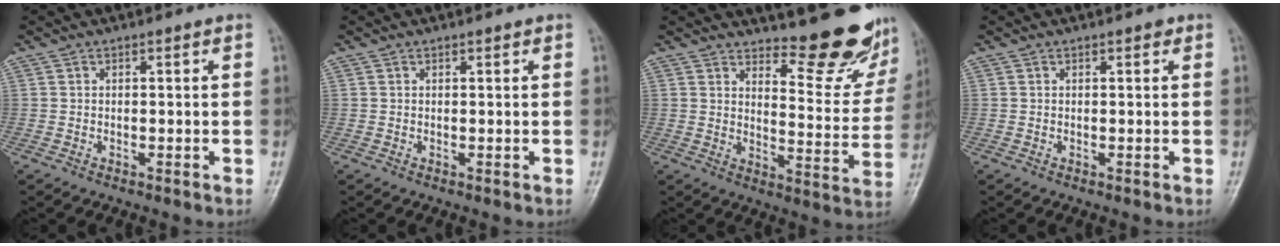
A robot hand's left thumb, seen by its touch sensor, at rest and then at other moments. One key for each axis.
{"total": 0.6, "fx": 0.3, "fy": 0.4, "fz": 0.2, "tx": 0.004, "ty": -0.001, "tz": 0.002}
{"total": 14.7, "fx": 12.8, "fy": 4.0, "fz": 6.1, "tx": -0.040, "ty": -0.127, "tz": 0.161}
{"total": 1.0, "fx": 0.5, "fy": 0.6, "fz": 0.6, "tx": 0.004, "ty": 0.000, "tz": 0.003}